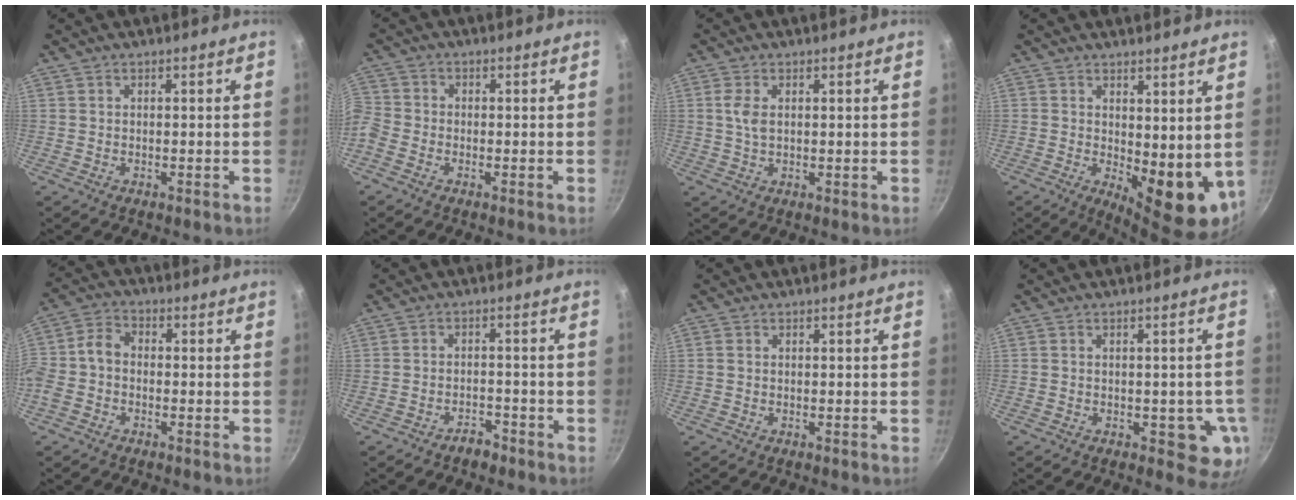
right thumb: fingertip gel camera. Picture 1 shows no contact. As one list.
[{"total": 5.5, "force": [-2.4, 4.1, 2.8], "torque": [-0.076, 0.013, -0.068]}, {"total": 3.5, "force": [0.8, 1.9, 2.8], "torque": [-0.056, 0.004, 0.016]}, {"total": 10.4, "force": [1.1, 5.0, 9.1], "torque": [-0.098, -0.024, 0.028]}, {"total": 6.4, "force": [-1.7, 4.7, 4.0], "torque": [-0.080, 0.033, -0.050]}, {"total": 3.0, "force": [-2.5, 1.4, 1.0], "torque": [-0.009, 0.031, -0.036]}, {"total": 0.6, "force": [-0.1, 0.5, 0.3], "torque": [-0.004, 0.002, -0.002]}, {"total": 7.0, "force": [-1.5, 3.9, 5.6], "torque": [-0.031, -0.005, -0.019]}]